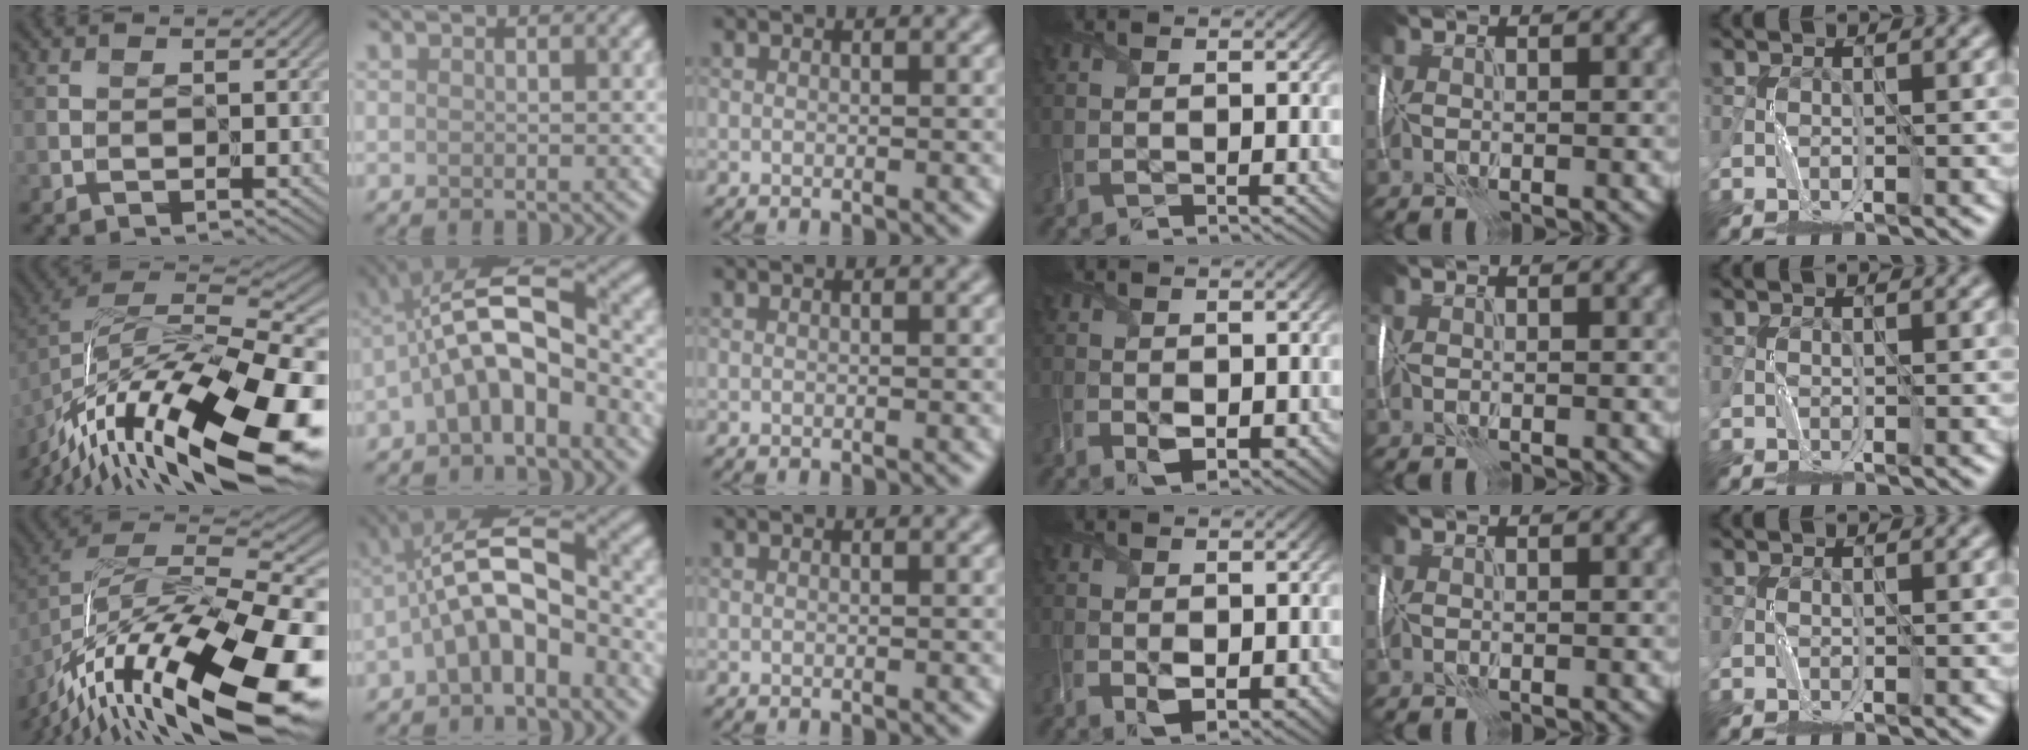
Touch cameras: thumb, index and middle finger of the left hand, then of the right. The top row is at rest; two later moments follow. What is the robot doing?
{"motion": "wrap", "object": "thread"}